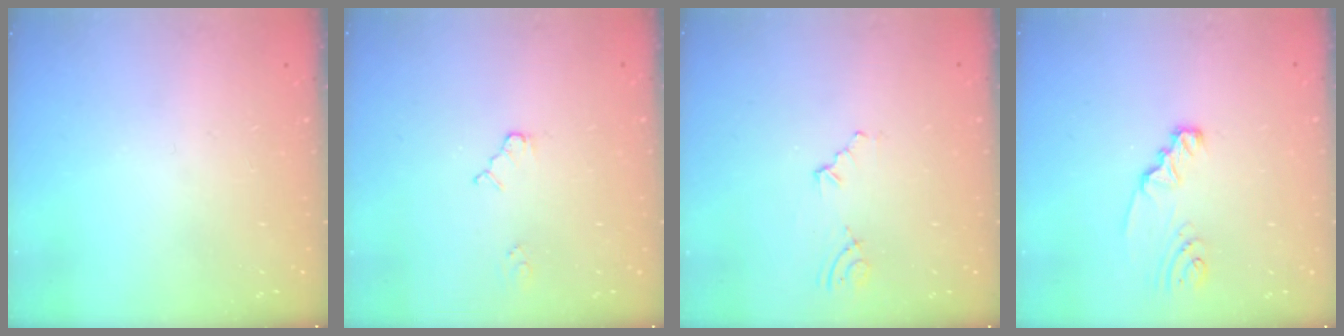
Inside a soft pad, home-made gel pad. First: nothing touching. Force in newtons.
{"total": 1.9, "press": 1.9, "slide": 0.3}
{"total": 3.0, "press": 2.2, "slide": 2.0}
{"total": 2.4, "press": 2.4, "slide": 0.1}